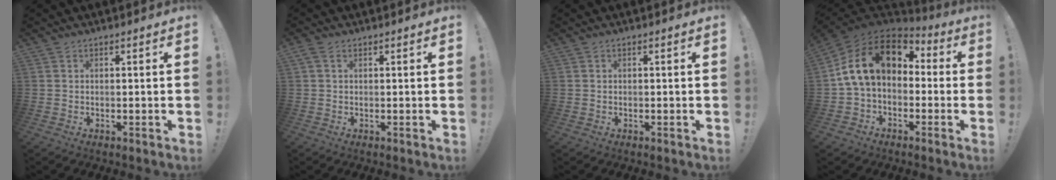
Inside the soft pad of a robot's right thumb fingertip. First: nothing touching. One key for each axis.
{"total": 1.8, "fx": 0.8, "fy": 1.0, "fz": 1.2, "tx": -0.025, "ty": 0.004, "tz": 0.014}
{"total": 0.0}
{"total": 17.2, "fx": 4.0, "fy": 10.9, "fz": 12.7, "tx": -0.221, "ty": 0.009, "tz": 0.075}